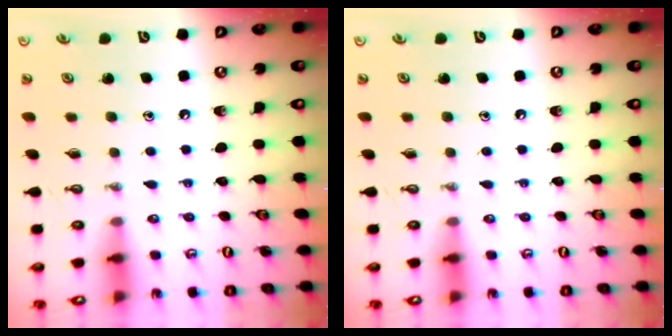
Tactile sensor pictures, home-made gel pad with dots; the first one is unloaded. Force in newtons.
{"total": 0.0}